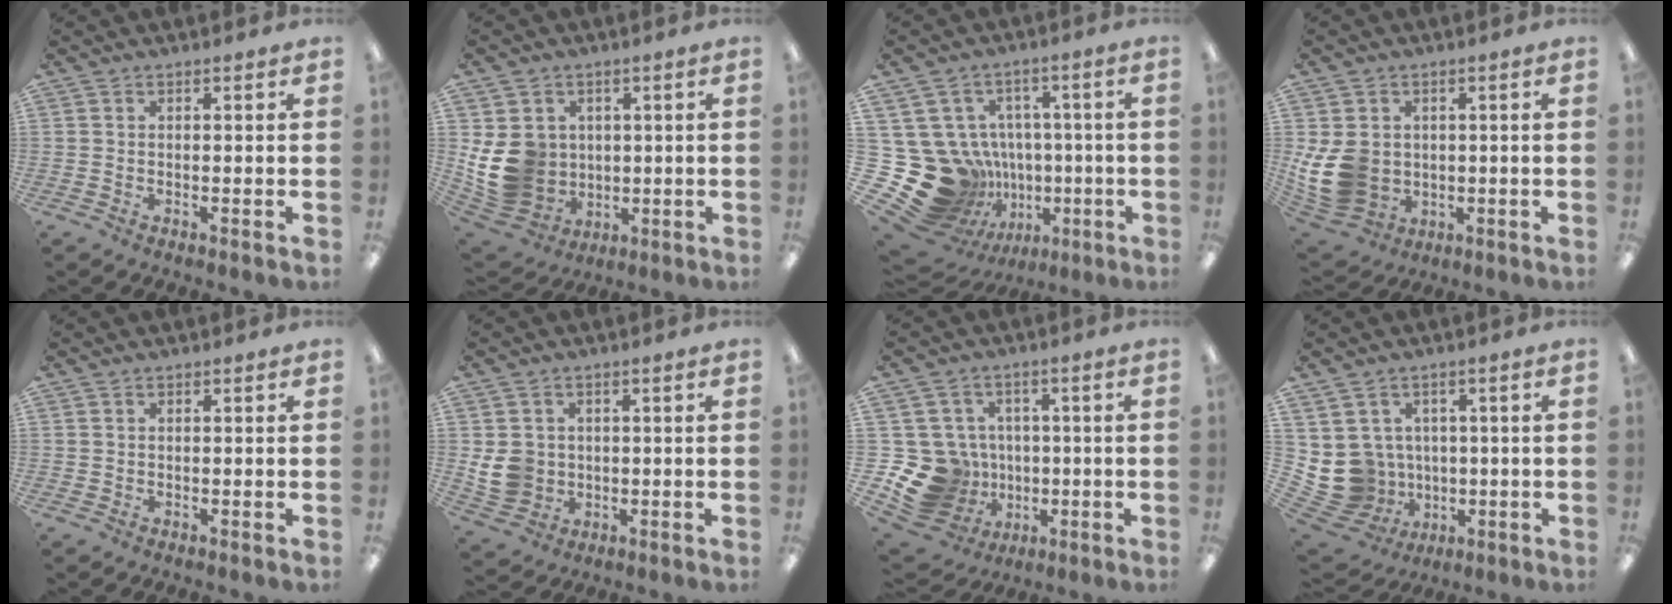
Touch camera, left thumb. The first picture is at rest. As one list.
[{"total": 12.0, "force": [1.0, 10.8, 5.2], "torque": [-0.129, -0.007, 0.031]}, {"total": 22.1, "force": [-3.4, 19.4, 9.9], "torque": [-0.206, -0.012, 0.007]}, {"total": 11.5, "force": [0.1, 9.7, 6.2], "torque": [-0.155, -0.002, 0.008]}, {"total": 0.0}, {"total": 6.3, "force": [0.4, 6.0, 2.1], "torque": [-0.048, 0.007, 0.011]}, {"total": 15.9, "force": [-2.5, 14.6, 6.0], "torque": [-0.149, 0.007, -0.017]}, {"total": 8.9, "force": [0.4, 8.7, 2.0], "torque": [-0.089, -0.012, 0.020]}]